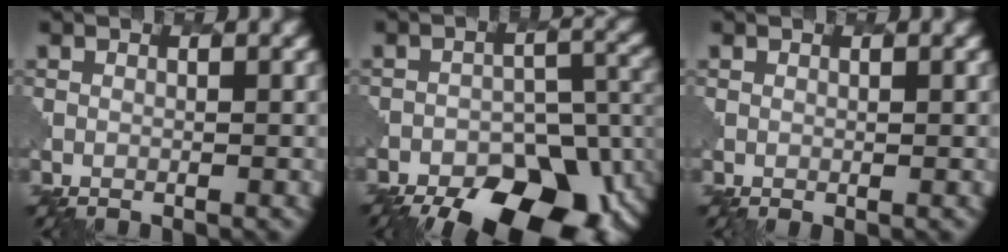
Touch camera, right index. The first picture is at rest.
{"total": 13.9, "force": [-9.3, 6.5, 7.9], "torque": [-0.128, -0.015, -0.119]}
{"total": 0.6, "force": [0.6, 0.0, 0.2], "torque": [-0.011, -0.003, 0.011]}